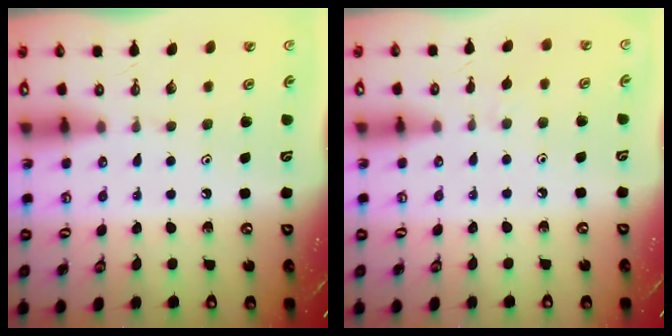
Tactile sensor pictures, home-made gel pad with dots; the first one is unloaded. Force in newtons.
{"total": 3.8, "press": 3.7, "slide": 0.7}